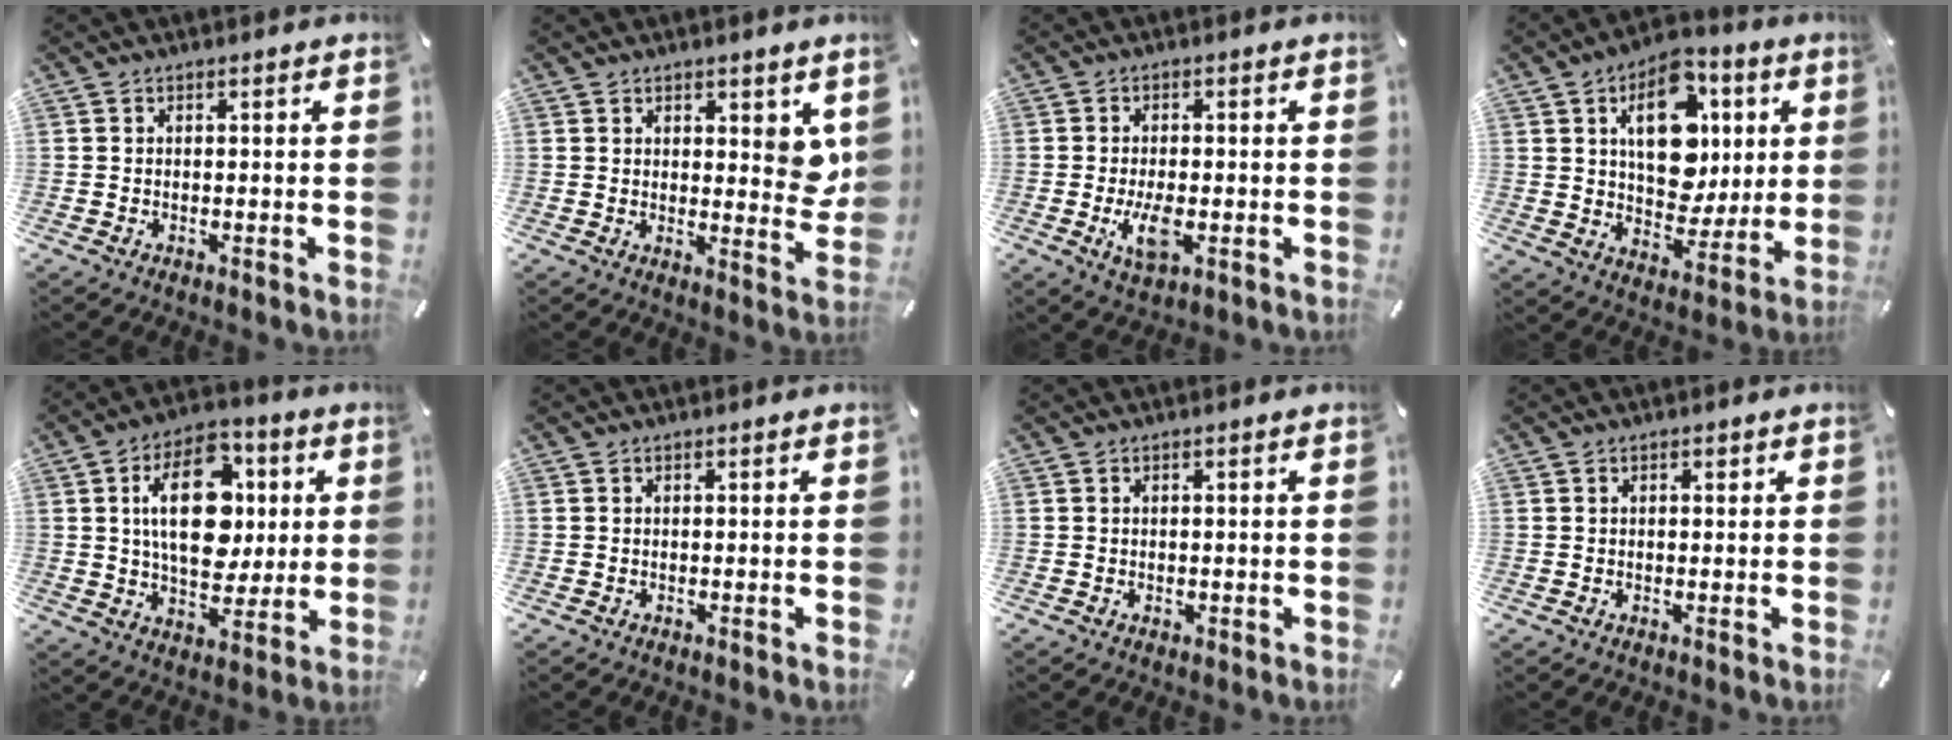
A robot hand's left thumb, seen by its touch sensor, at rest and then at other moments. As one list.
[{"total": 6.0, "force": [3.2, 3.4, 3.9], "torque": [-0.032, -0.021, 0.051]}, {"total": 6.4, "force": [-1.5, 3.0, 5.5], "torque": [-0.125, -0.005, -0.028]}, {"total": 17.3, "force": [5.4, 12.3, 11.0], "torque": [-0.142, -0.015, 0.097]}, {"total": 19.1, "force": [3.8, 12.0, 14.4], "torque": [-0.239, 0.007, 0.062]}, {"total": 0.0}, {"total": 0.6, "force": [0.1, 0.5, 0.2], "torque": [-0.005, 0.004, 0.000]}, {"total": 0.9, "force": [0.3, 0.6, 0.6], "torque": [-0.011, 0.004, 0.004]}]